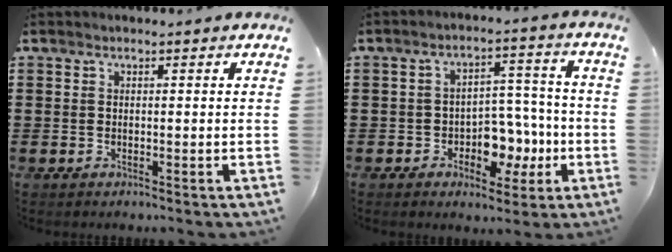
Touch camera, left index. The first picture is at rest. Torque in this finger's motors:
{"motor_torque": [1.37, 0.55, 0.34, 0.10]}